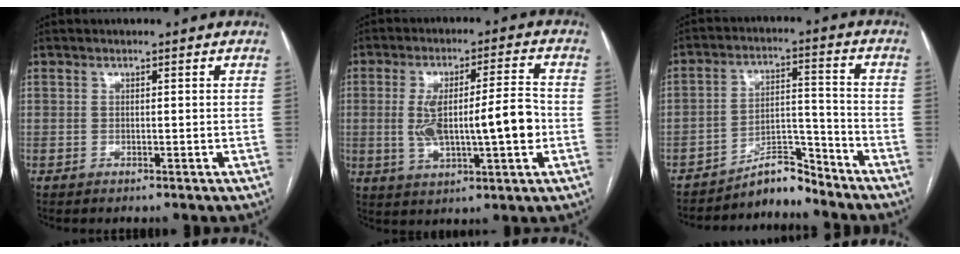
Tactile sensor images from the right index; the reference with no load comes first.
{"total": 11.9, "force": [-1.0, 2.3, 11.6], "torque": [-0.206, 0.020, -0.009]}
{"total": 6.3, "force": [-6.1, 1.1, 1.0], "torque": [-0.010, 0.032, -0.102]}